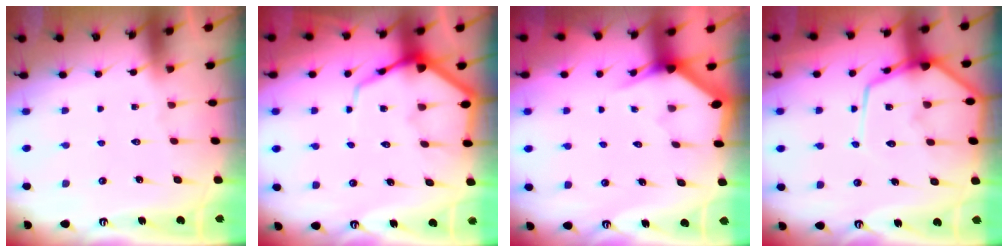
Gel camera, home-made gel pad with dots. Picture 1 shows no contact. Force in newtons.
{"total": 7.8, "press": 7.7, "slide": 1.0}
{"total": 3.2, "press": 3.2, "slide": 0.2}
{"total": 14.9, "press": 14.9, "slide": 1.1}